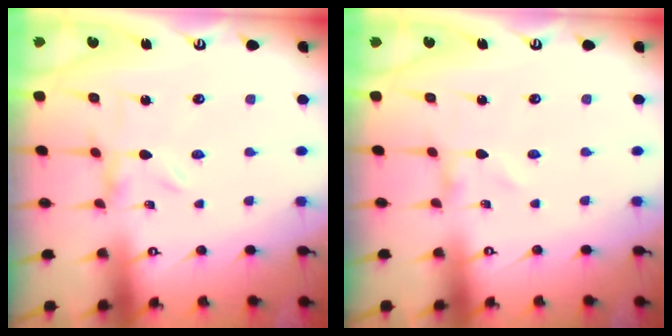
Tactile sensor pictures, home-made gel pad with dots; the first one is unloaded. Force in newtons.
{"total": 0.0}